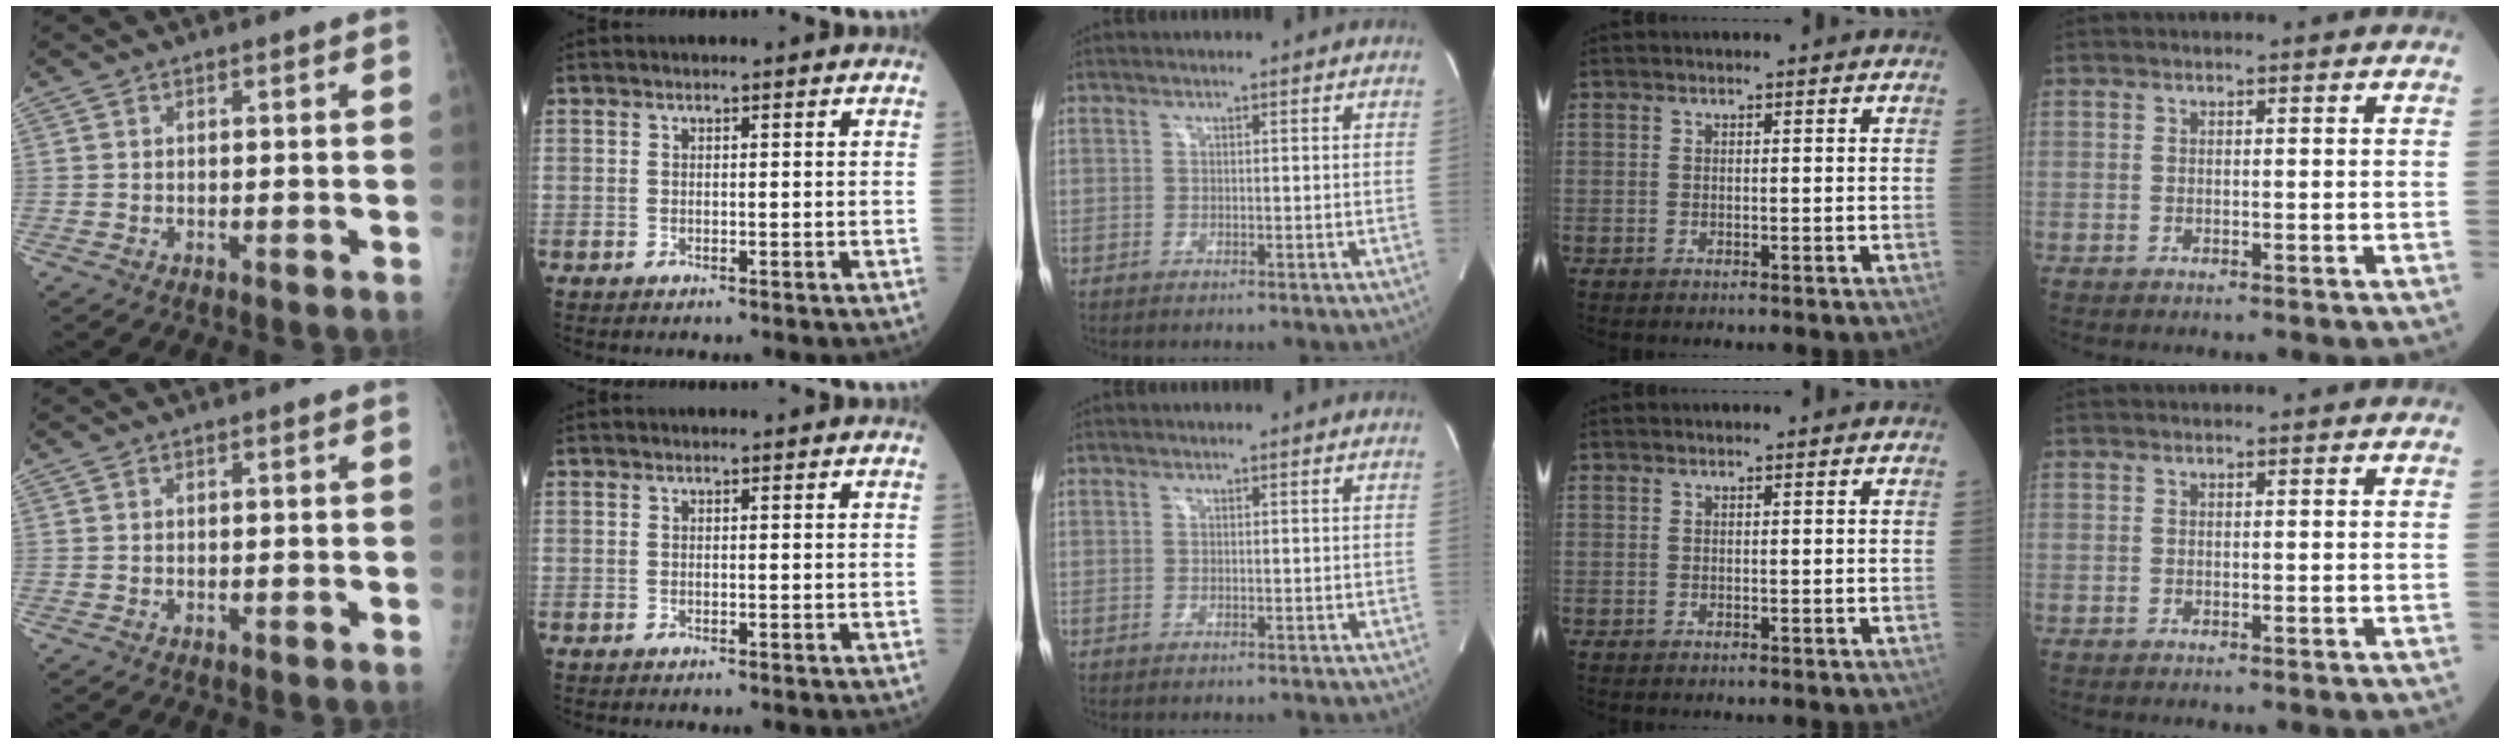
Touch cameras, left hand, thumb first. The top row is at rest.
{}